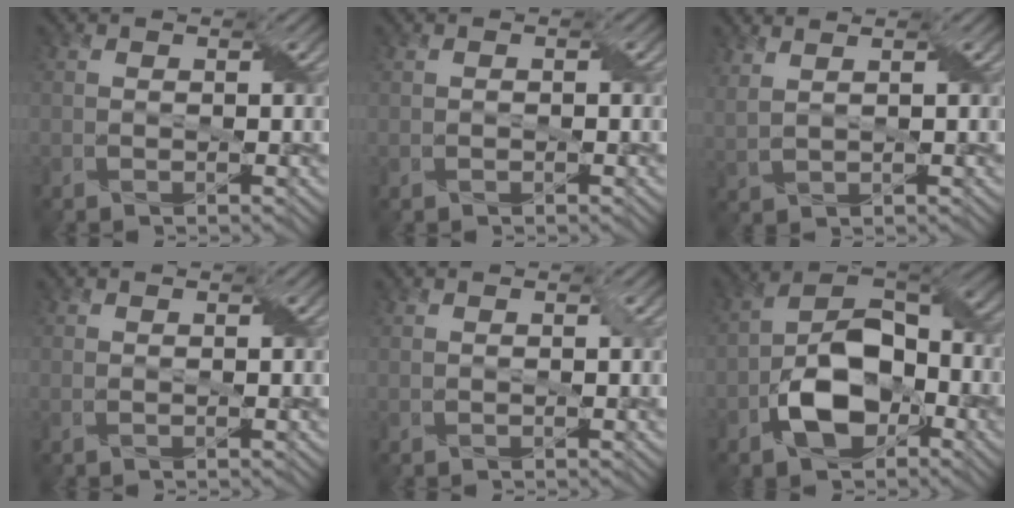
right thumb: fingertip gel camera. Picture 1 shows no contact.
{"total": 0.5, "force": [0.0, 0.3, 0.4], "torque": [-0.009, 0.002, 0.001]}
{"total": 3.6, "force": [2.5, 1.1, 2.2], "torque": [-0.044, 0.016, 0.031]}
{"total": 0.6, "force": [0.4, -0.1, 0.4], "torque": [-0.011, 0.004, 0.006]}
{"total": 0.7, "force": [0.5, 0.0, 0.5], "torque": [-0.014, 0.005, 0.007]}
{"total": 11.1, "force": [-4.1, 6.8, 7.8], "torque": [-0.145, 0.003, -0.081]}